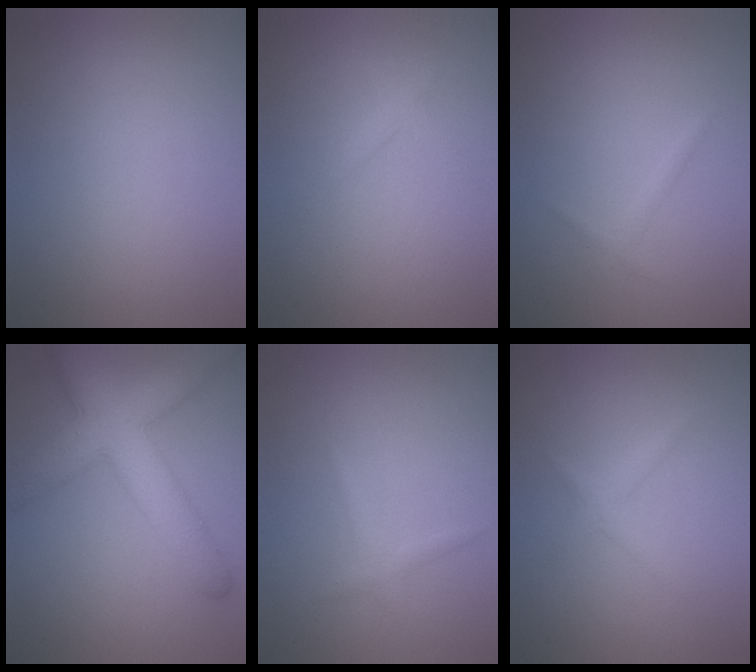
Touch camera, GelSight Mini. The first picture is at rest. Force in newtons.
{"total": 1.1, "press": 1.1, "slide": 0.1}
{"total": 0.8, "press": 0.8, "slide": 0.1}
{"total": 8.2, "press": 8.2, "slide": 0.3}
{"total": 1.0, "press": 1.0, "slide": 0.1}
{"total": 1.3, "press": 1.3, "slide": 0.0}